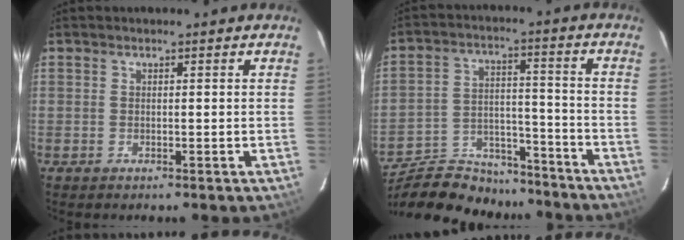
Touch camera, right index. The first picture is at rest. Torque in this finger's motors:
{"motor_torque": [-0.37, -0.56, -0.19, -0.11]}